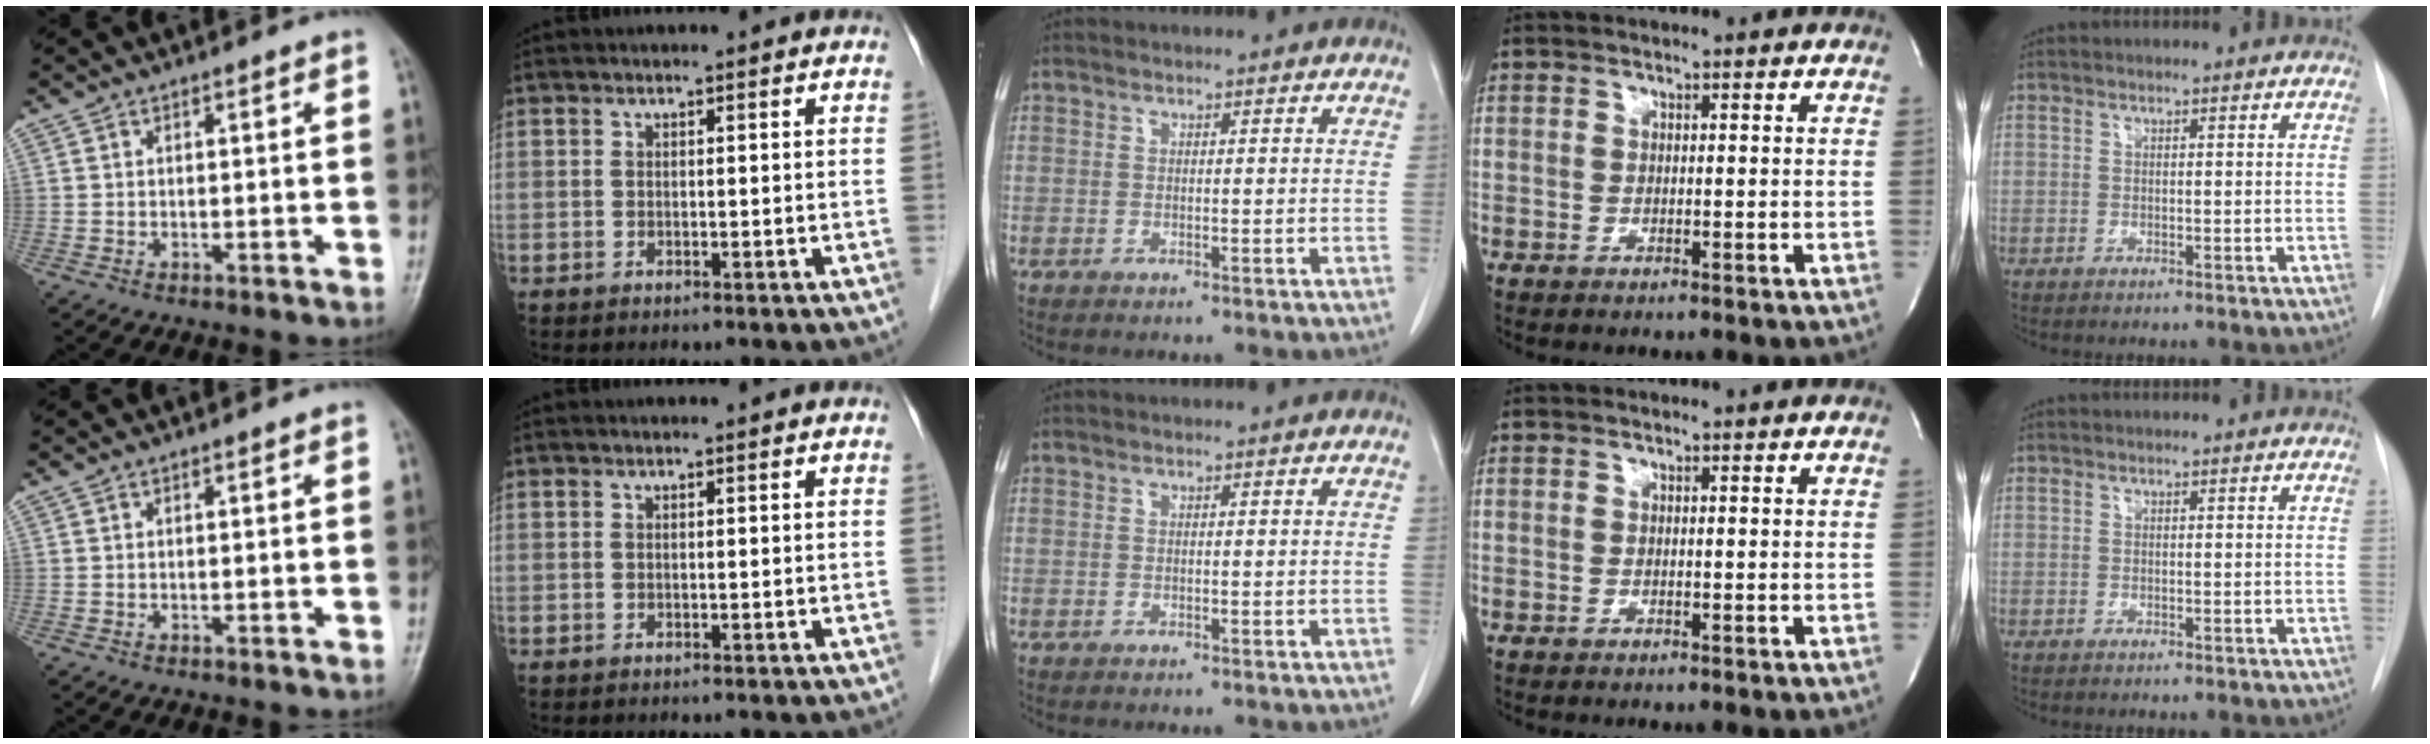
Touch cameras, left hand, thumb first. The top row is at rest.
{}